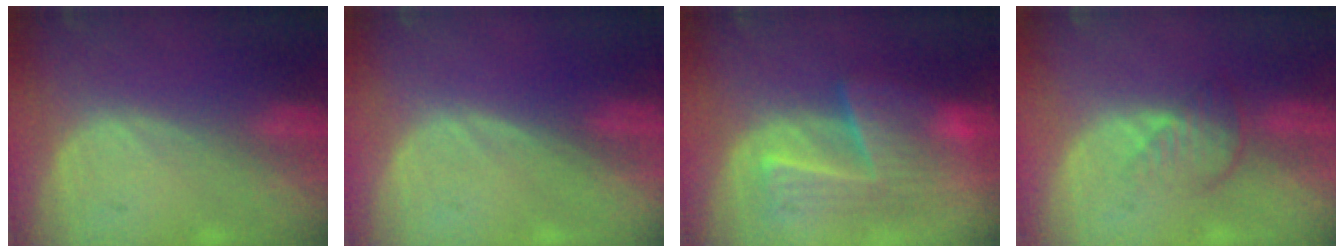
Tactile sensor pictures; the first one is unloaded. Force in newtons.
{"total": 0.0}
{"total": 8.1, "press": 7.9, "slide": 1.9}
{"total": 3.8, "press": 3.4, "slide": 1.6}